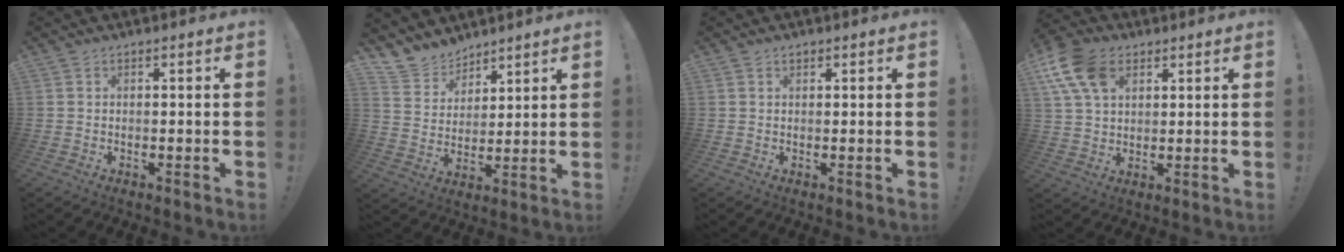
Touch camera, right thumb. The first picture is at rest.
{"total": 9.1, "force": [7.8, 4.7, 0.4], "torque": [-0.028, -0.071, 0.155]}
{"total": 0.7, "force": [0.5, 0.4, 0.1], "torque": [-0.002, 0.000, 0.011]}
{"total": 13.8, "force": [5.9, 9.2, 8.4], "torque": [-0.165, -0.018, 0.117]}